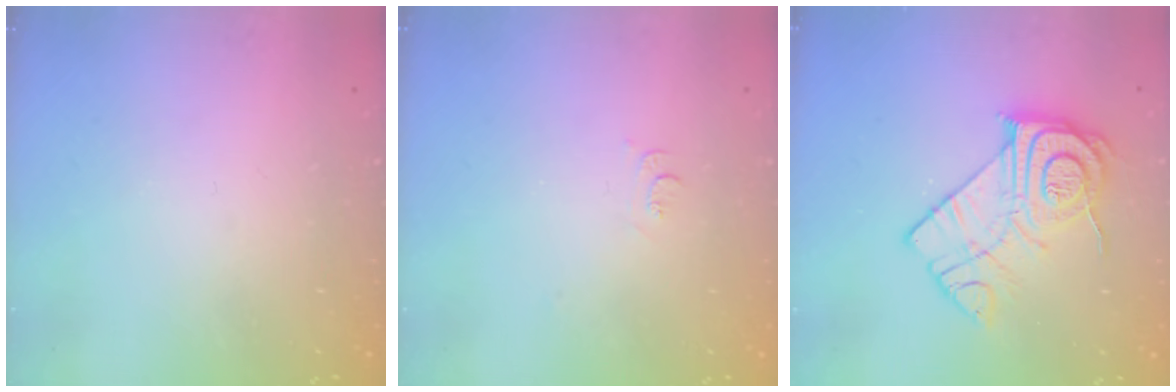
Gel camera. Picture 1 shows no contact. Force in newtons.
{"total": 4.2, "press": 4.1, "slide": 0.7}
{"total": 15.3, "press": 15.3, "slide": 1.0}